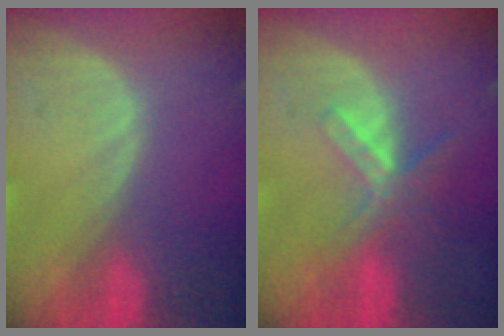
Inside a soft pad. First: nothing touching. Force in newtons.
{"total": 5.4, "press": 4.9, "slide": 2.4}